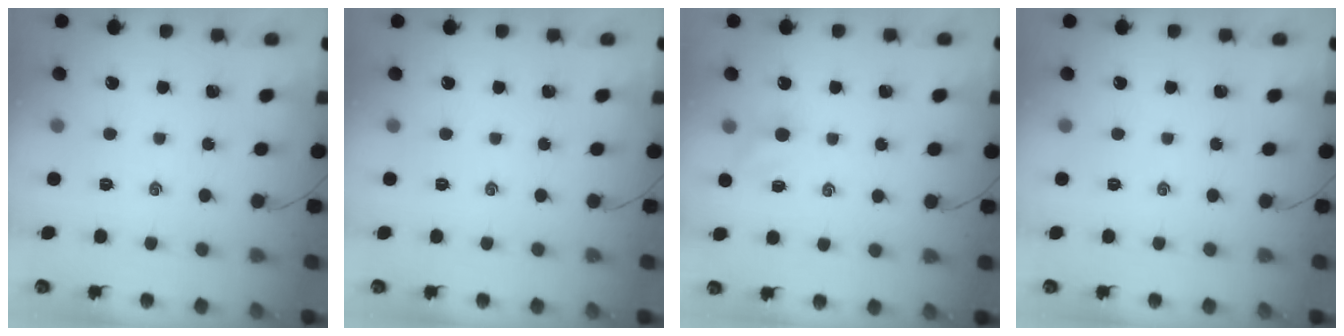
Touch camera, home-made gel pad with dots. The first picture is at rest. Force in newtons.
{"total": 0.0}
{"total": 3.4, "press": 3.2, "slide": 1.2}
{"total": 0.0}